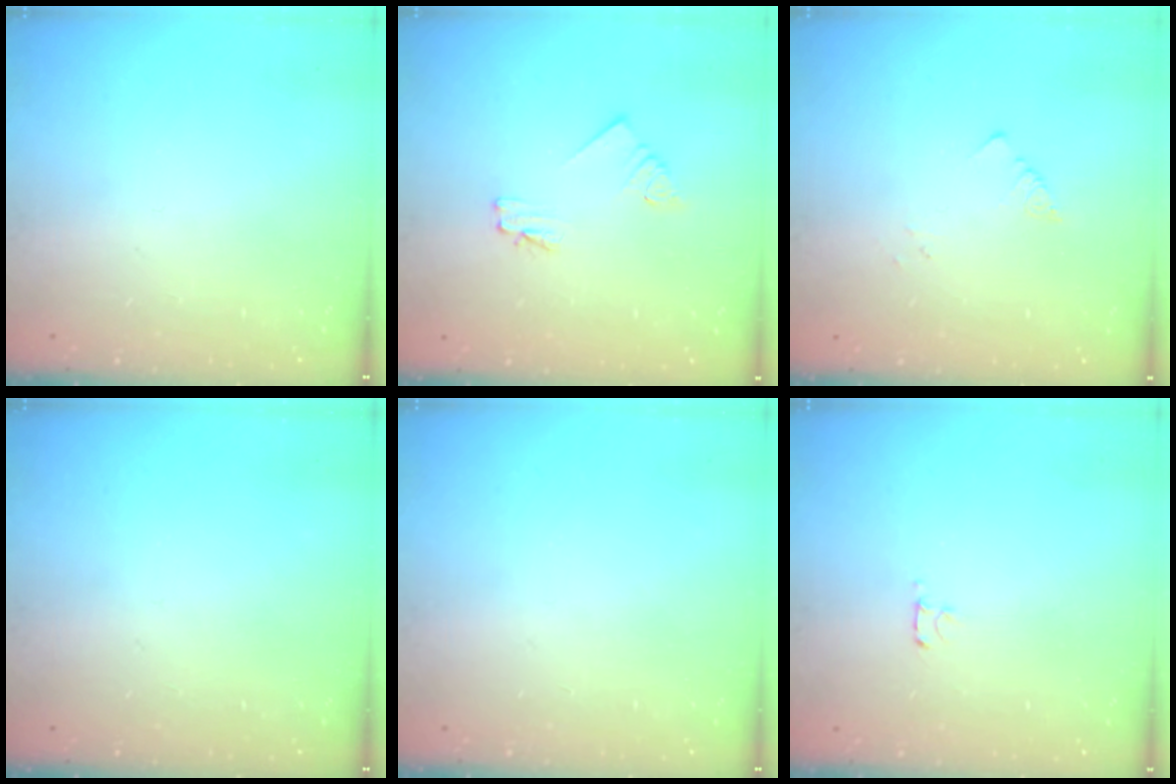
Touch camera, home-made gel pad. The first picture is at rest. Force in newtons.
{"total": 1.6, "press": 1.5, "slide": 0.2}
{"total": 1.3, "press": 1.2, "slide": 0.1}
{"total": 0.0}
{"total": 0.0}
{"total": 2.5, "press": 2.4, "slide": 0.3}